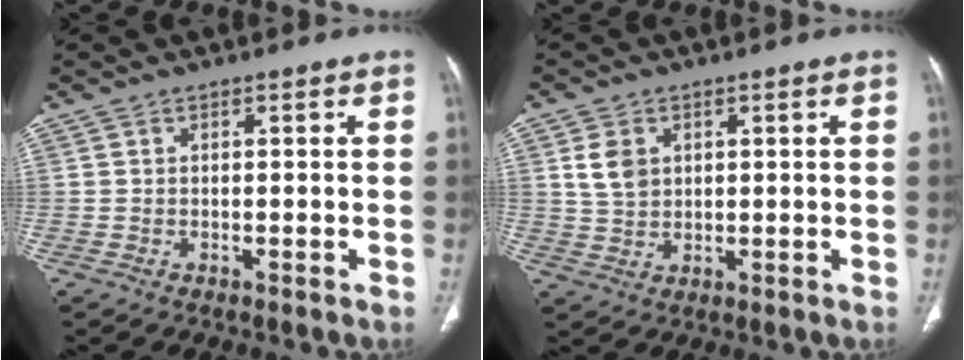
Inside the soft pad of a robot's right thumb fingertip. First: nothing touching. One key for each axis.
{"total": 5.1, "fx": 1.6, "fy": 3.9, "fz": 2.9, "tx": -0.042, "ty": -0.006, "tz": 0.036}